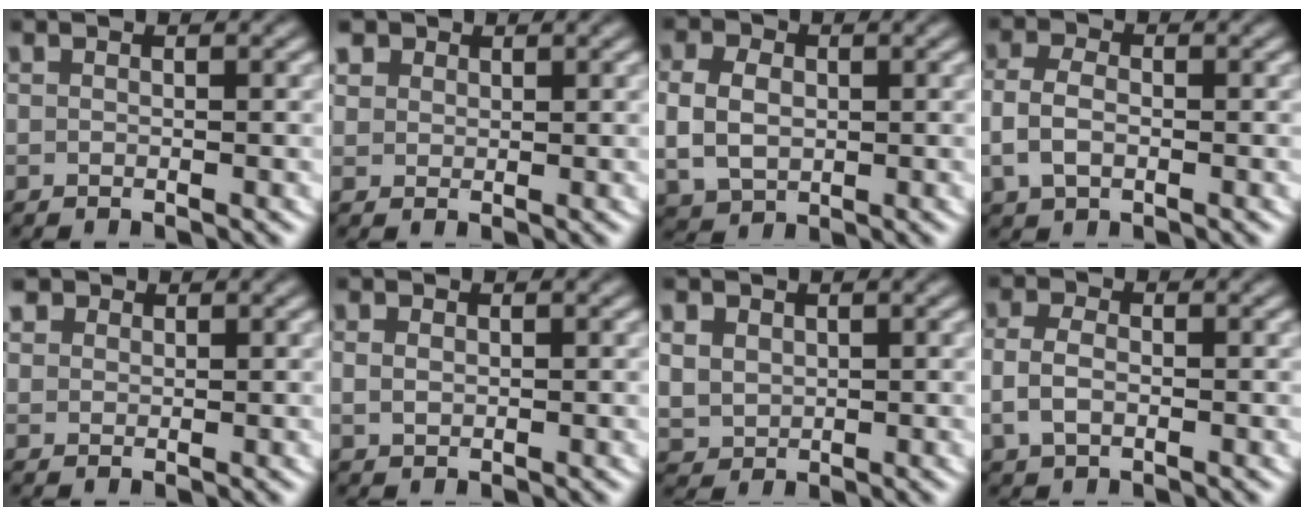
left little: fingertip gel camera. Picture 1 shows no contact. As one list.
[{"total": 2.2, "force": [1.4, 1.6, 0.7], "torque": [-0.027, -0.007, 0.033]}, {"total": 4.7, "force": [0.2, 3.9, 2.7], "torque": [-0.057, -0.008, 0.011]}, {"total": 3.1, "force": [-0.5, 2.3, 2.1], "torque": [-0.052, -0.005, -0.004]}, {"total": 1.9, "force": [1.3, 1.3, 0.6], "torque": [-0.022, -0.005, 0.031]}, {"total": 0.6, "force": [0.2, 0.4, 0.5], "torque": [-0.012, -0.006, 0.012]}, {"total": 3.7, "force": [0.7, 3.3, 1.4], "torque": [-0.050, -0.018, 0.026]}, {"total": 2.6, "force": [-0.4, 1.8, 1.8], "torque": [-0.043, -0.004, -0.002]}]